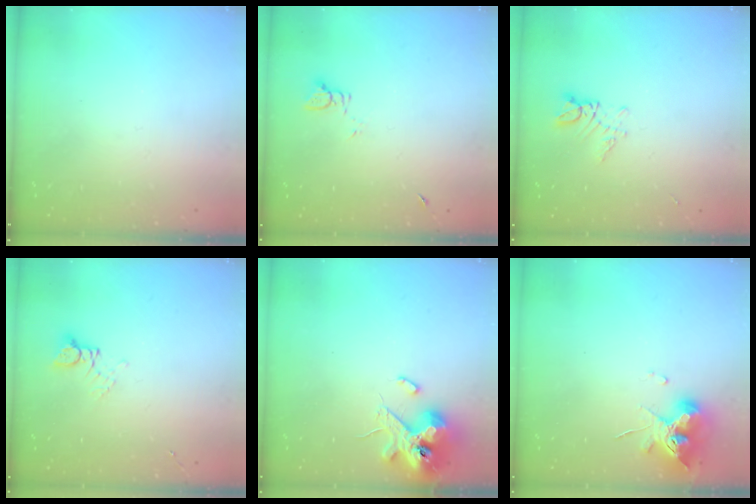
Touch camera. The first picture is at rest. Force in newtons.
{"total": 2.0, "press": 2.0, "slide": 0.3}
{"total": 3.7, "press": 3.7, "slide": 0.5}
{"total": 2.4, "press": 2.4, "slide": 0.2}
{"total": 13.7, "press": 13.5, "slide": 2.3}
{"total": 11.0, "press": 11.0, "slide": 1.2}